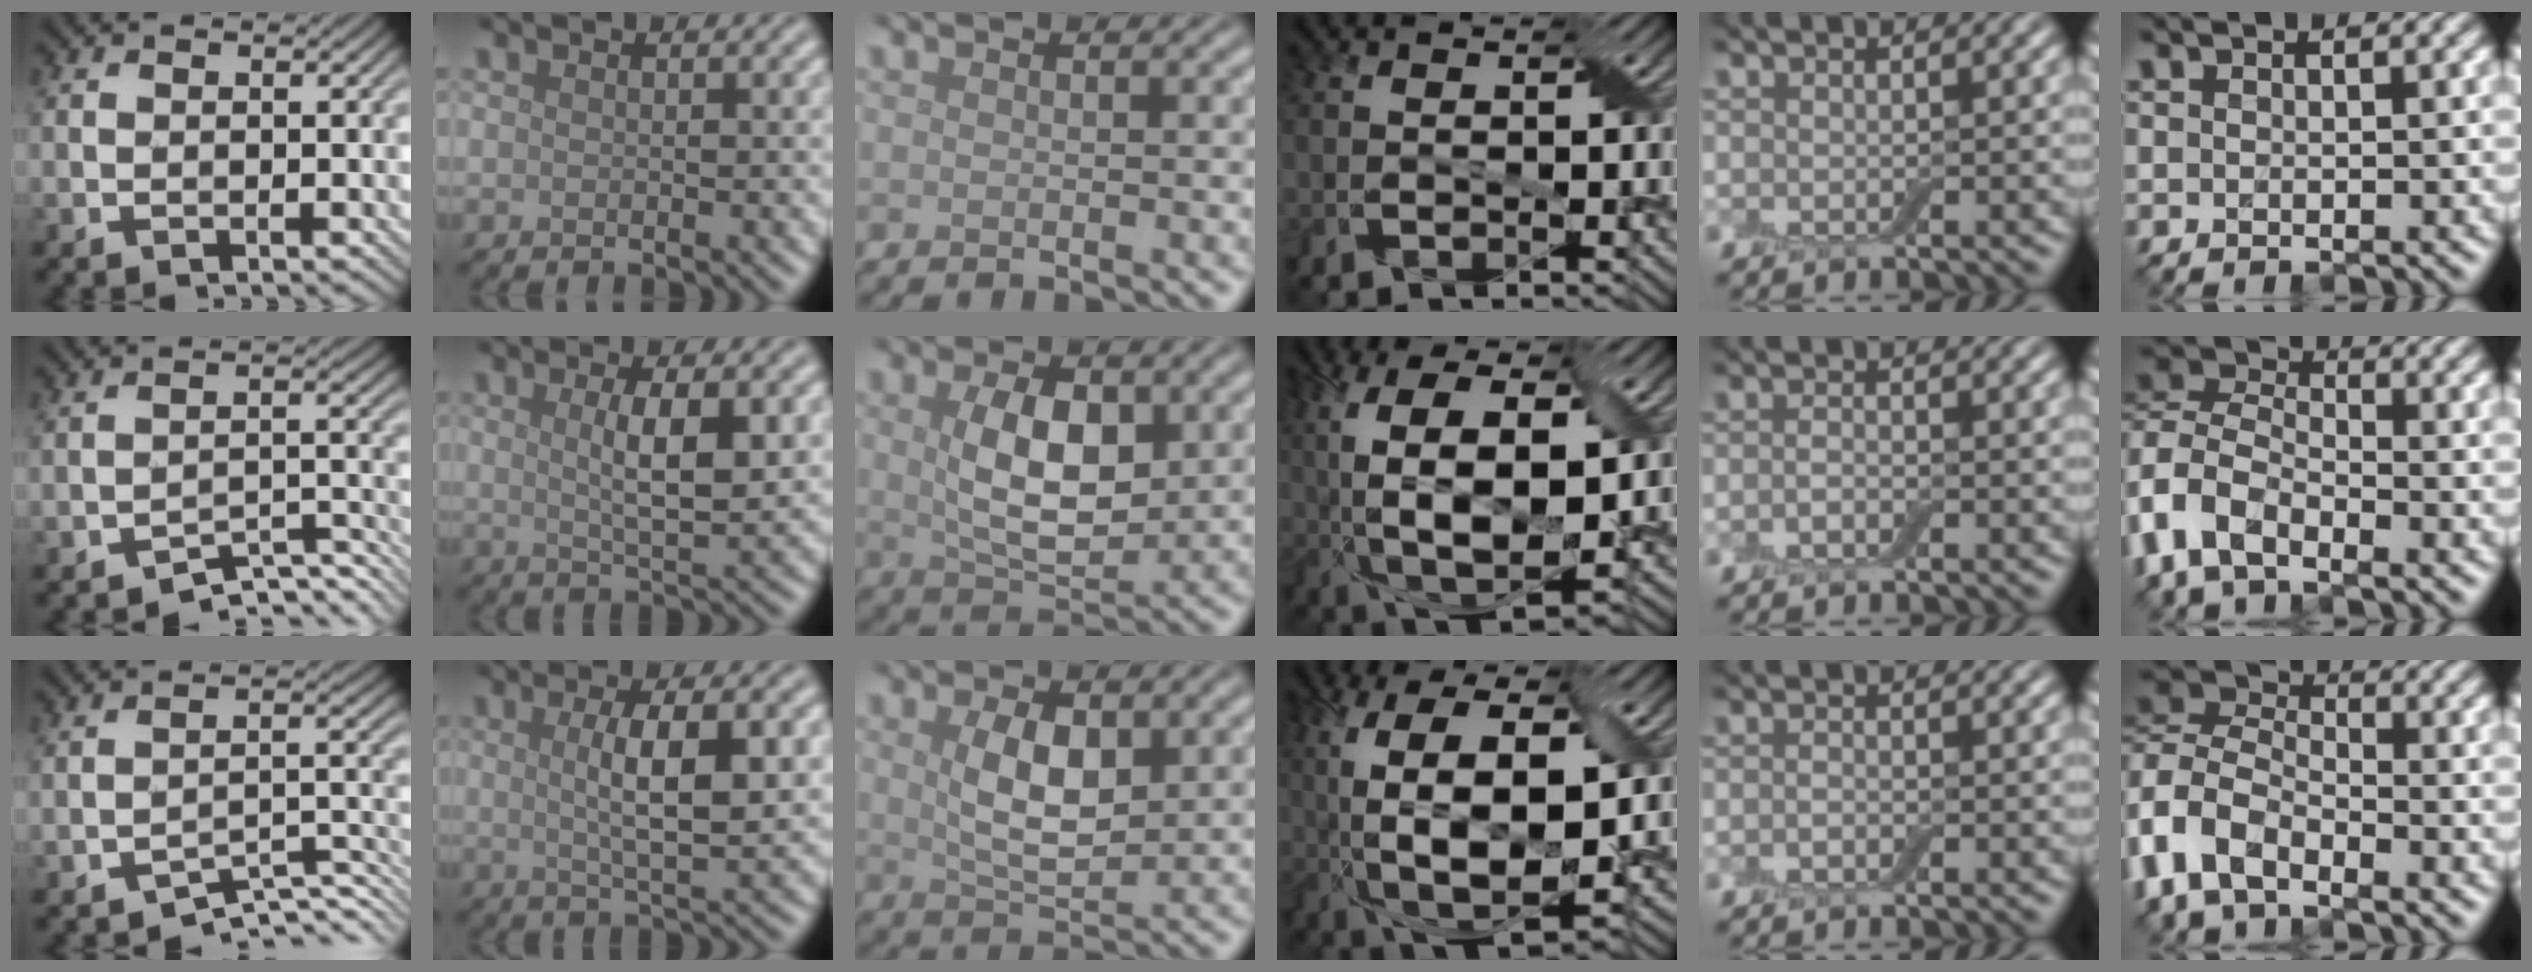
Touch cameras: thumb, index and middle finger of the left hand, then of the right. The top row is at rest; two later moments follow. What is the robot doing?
{"motion": "wrap", "object": "bandage"}